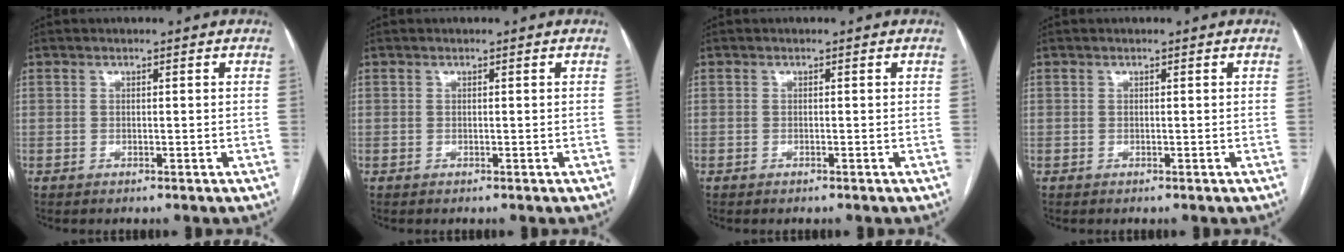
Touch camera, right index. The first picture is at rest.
{"total": 0.0}
{"total": 0.0}
{"total": 0.0}